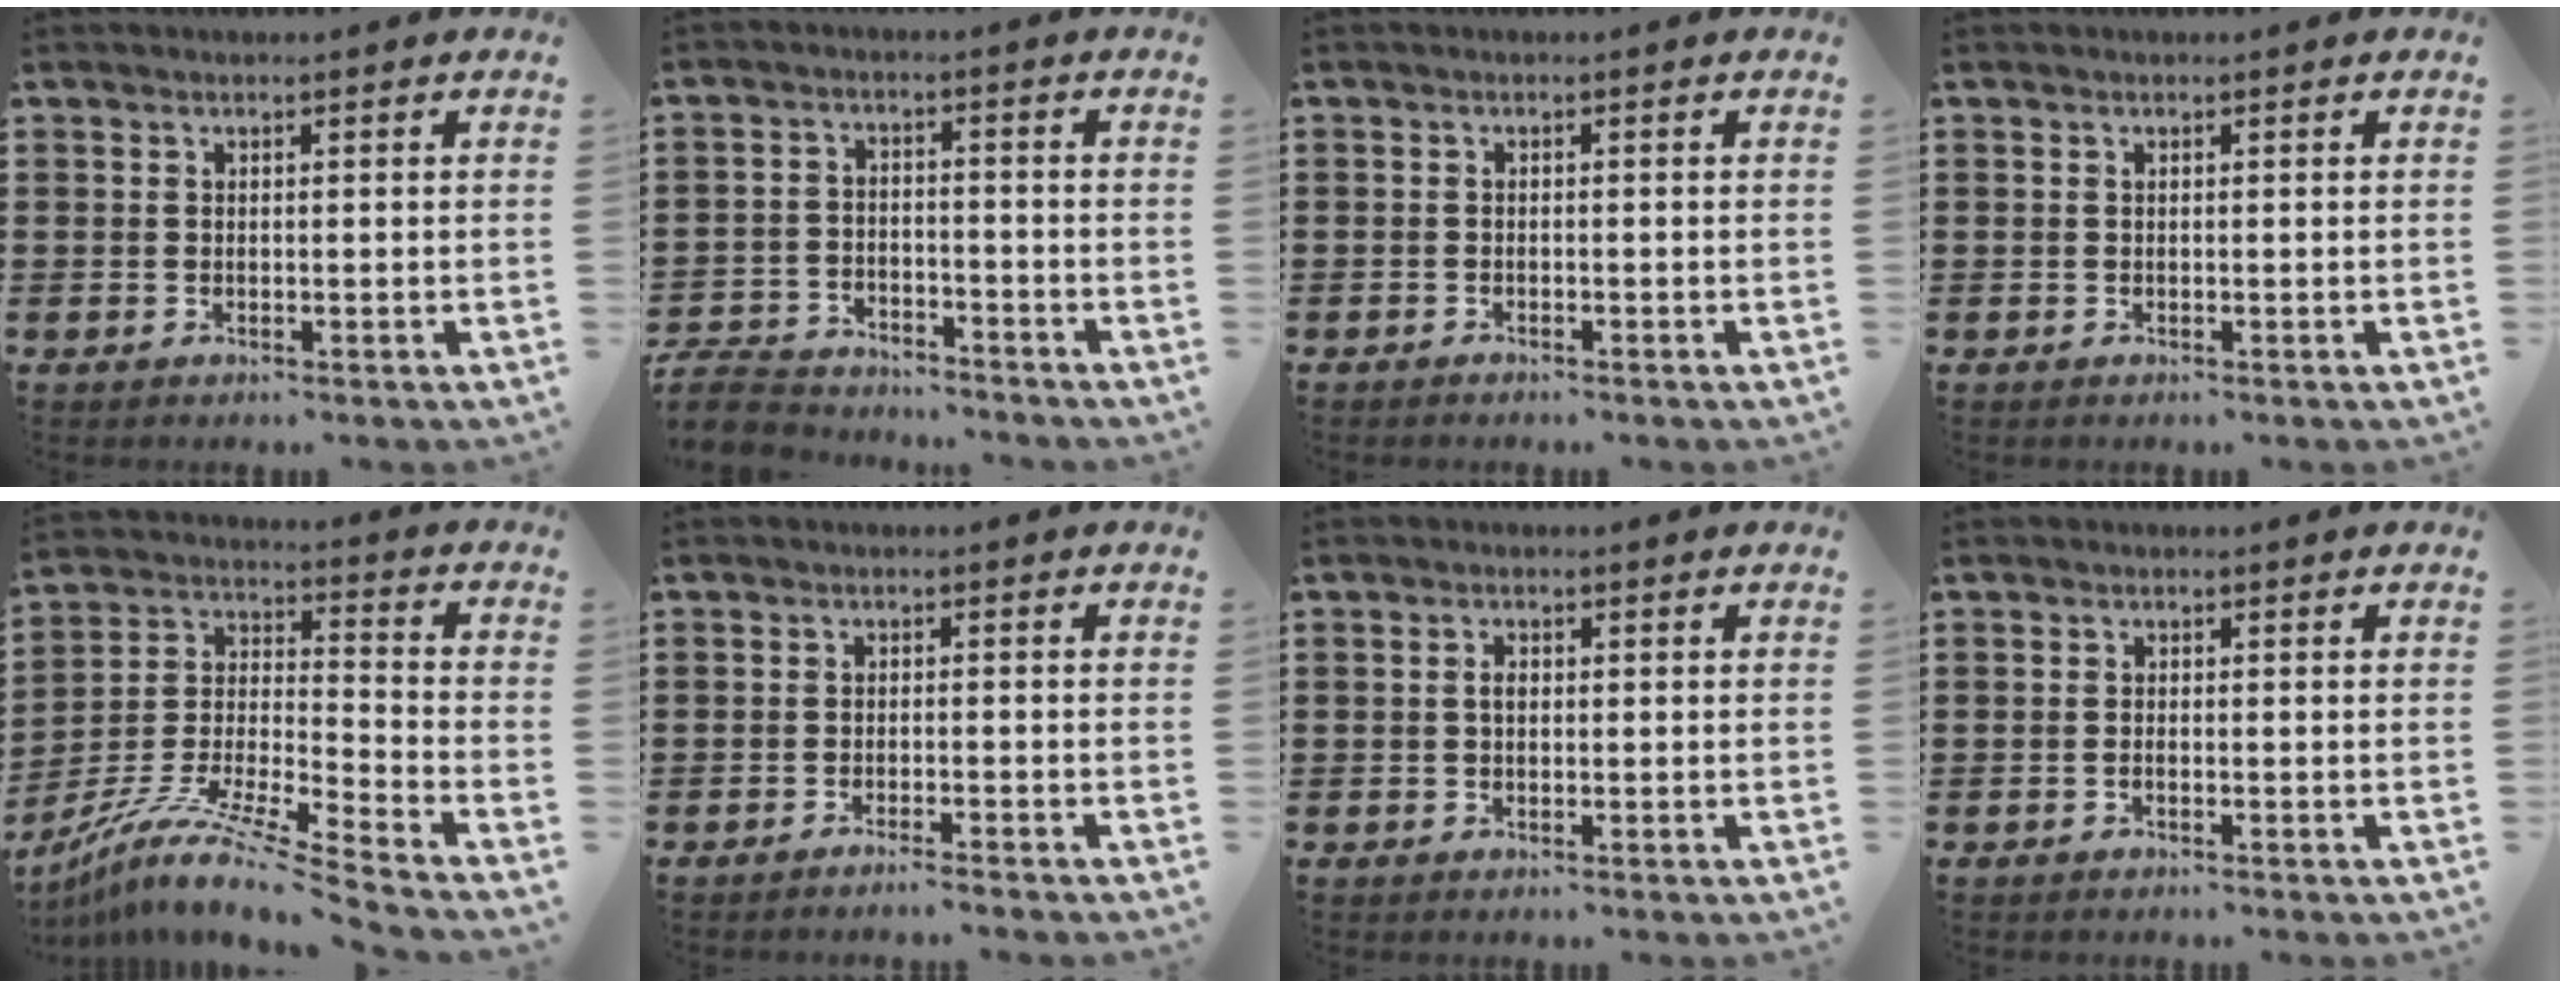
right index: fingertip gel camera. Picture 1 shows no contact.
{"total": 5.9, "force": [-5.8, 0.9, 0.7], "torque": [-0.036, -0.001, -0.122]}
{"total": 0.9, "force": [-0.9, 0.0, 0.0], "torque": [-0.001, -0.001, -0.019]}
{"total": 0.0}
{"total": 10.6, "force": [-9.2, -0.2, 5.2], "torque": [-0.110, -0.004, -0.188]}
{"total": 1.9, "force": [-1.8, -0.4, 0.4], "torque": [-0.006, 0.000, -0.035]}
{"total": 1.4, "force": [0.1, 0.8, 1.1], "torque": [-0.024, 0.005, 0.000]}
{"total": 0.6, "force": [-0.4, 0.0, 0.4], "torque": [-0.010, -0.005, -0.006]}